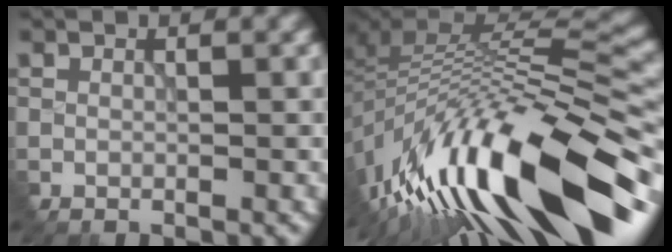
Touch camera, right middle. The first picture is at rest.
{"total": 15.9, "force": [-7.8, 5.5, 12.7], "torque": [-0.228, 0.016, -0.136]}